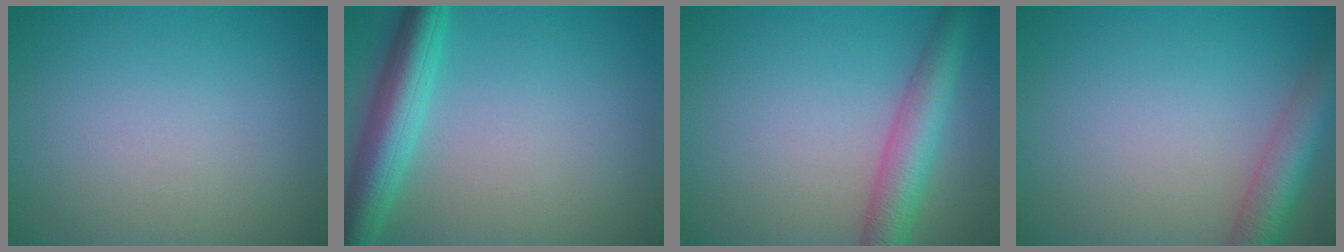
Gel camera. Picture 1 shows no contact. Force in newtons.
{"total": 5.6, "press": 5.6, "slide": 0.3}
{"total": 5.1, "press": 5.1, "slide": 0.3}
{"total": 4.9, "press": 4.9, "slide": 0.2}